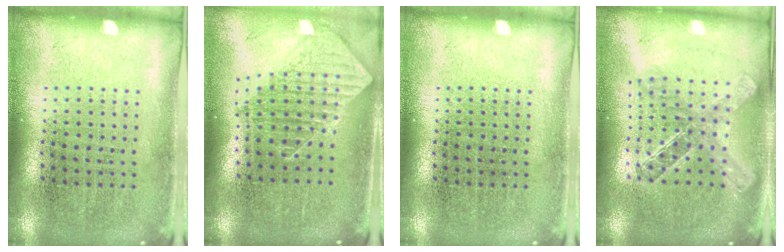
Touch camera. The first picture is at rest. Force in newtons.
{"total": 1.9, "press": 1.5, "slide": 1.2}
{"total": 0.0}
{"total": 2.0, "press": 1.7, "slide": 1.2}